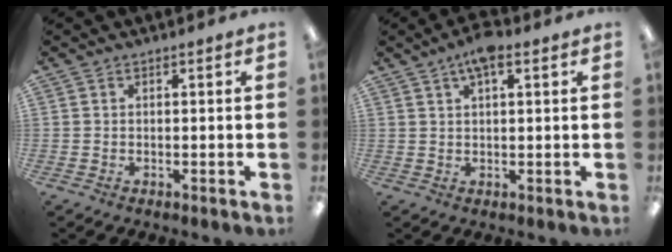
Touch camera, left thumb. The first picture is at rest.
{"total": 5.5, "force": [3.1, 1.8, 4.2], "torque": [-0.071, 0.000, 0.051]}